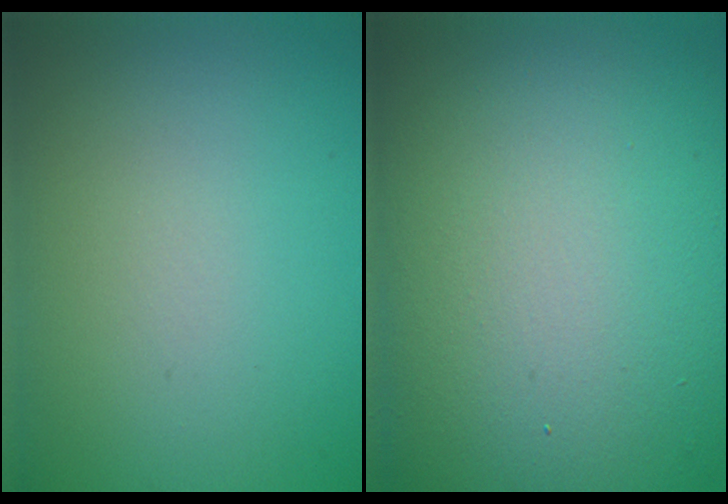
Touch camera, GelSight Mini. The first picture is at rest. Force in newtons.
{"total": 18.3, "press": 18.3, "slide": 1.0}